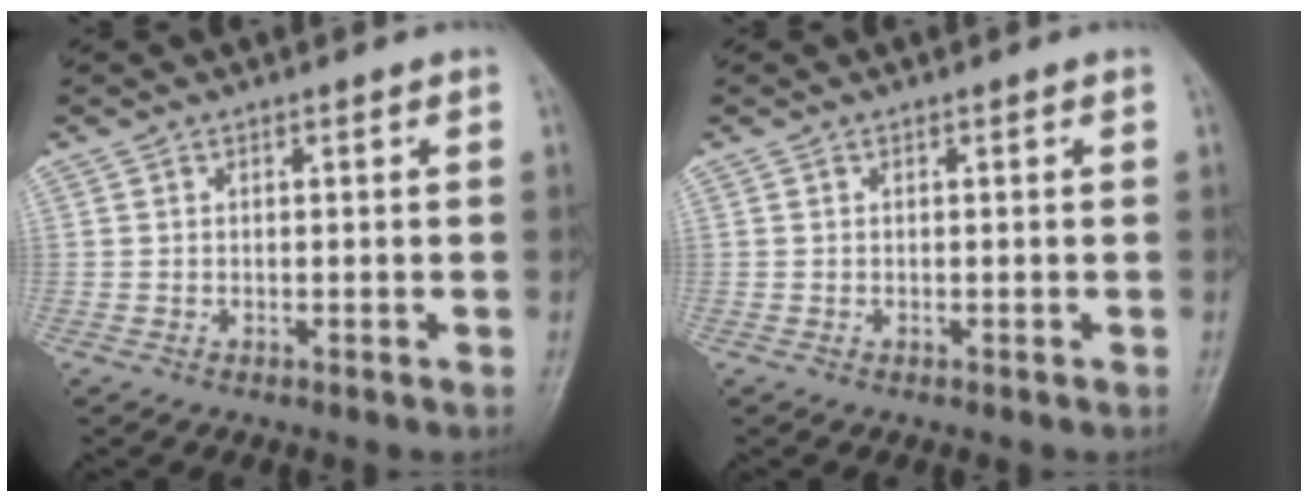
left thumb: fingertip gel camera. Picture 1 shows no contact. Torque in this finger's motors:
{"motor_torque": [0.00, 0.00, -0.06, -0.10, 0.02]}